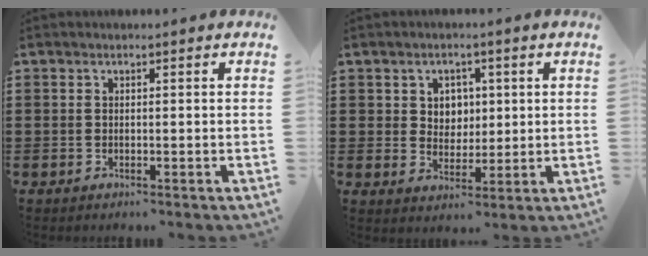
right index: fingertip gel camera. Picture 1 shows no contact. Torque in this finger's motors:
{"motor_torque": [0.57, 0.56, 0.12, 0.03]}